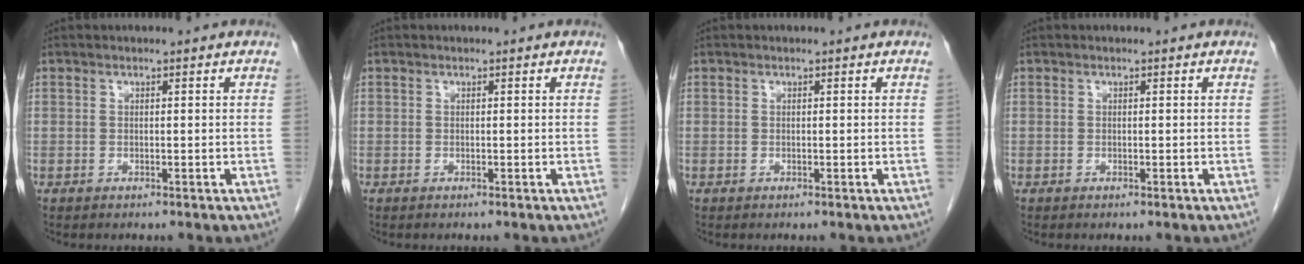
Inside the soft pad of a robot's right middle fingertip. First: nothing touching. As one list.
[{"total": 0.0}, {"total": 0.0}, {"total": 0.0}]